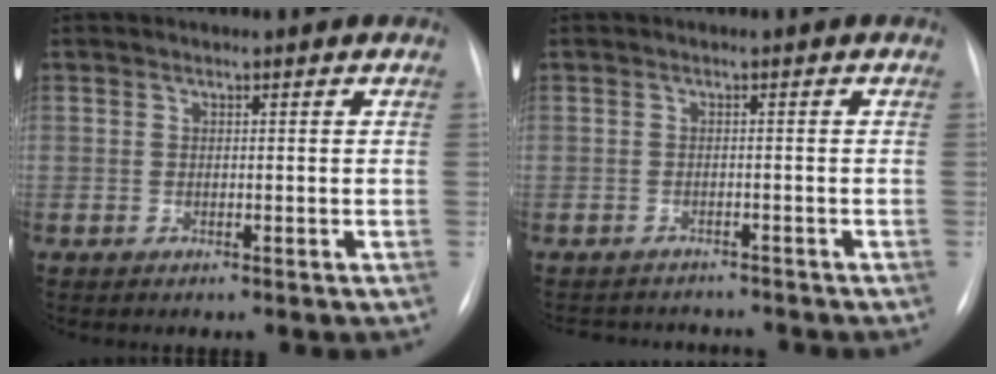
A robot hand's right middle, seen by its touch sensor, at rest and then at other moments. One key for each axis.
{"total": 6.2, "fx": -6.0, "fy": 1.4, "fz": 0.7, "tx": -0.005, "ty": 0.005, "tz": -0.077}